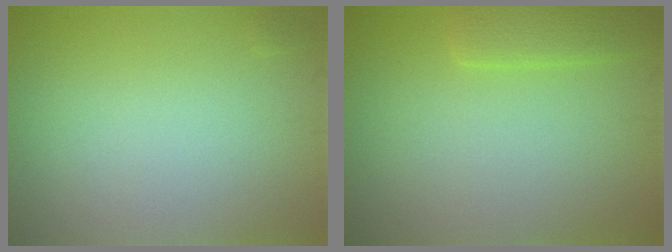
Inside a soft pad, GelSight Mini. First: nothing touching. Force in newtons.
{"total": 2.0, "press": 1.9, "slide": 0.3}